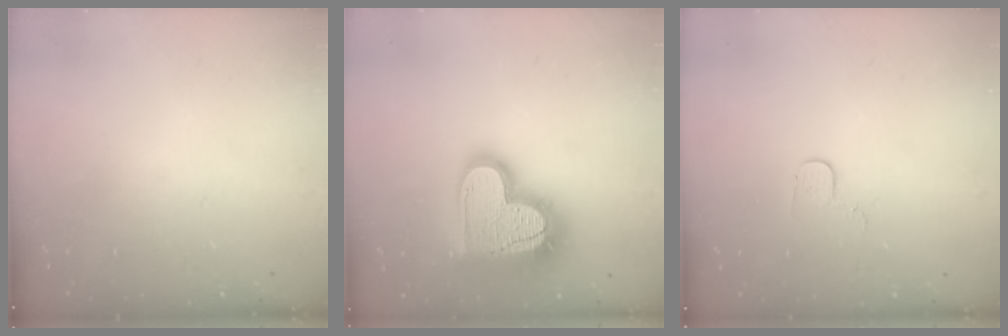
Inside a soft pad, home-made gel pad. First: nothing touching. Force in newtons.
{"total": 23.3, "press": 23.2, "slide": 1.9}
{"total": 3.4, "press": 3.4, "slide": 0.4}